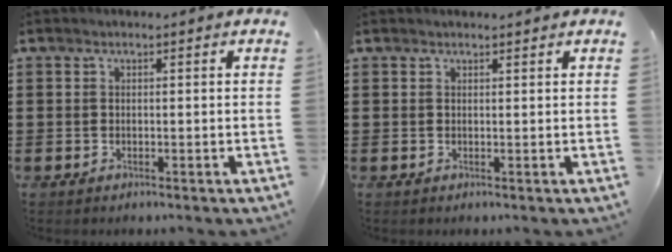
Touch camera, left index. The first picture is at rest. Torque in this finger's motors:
{"motor_torque": [0.19, -0.33, 0.07, 0.00]}